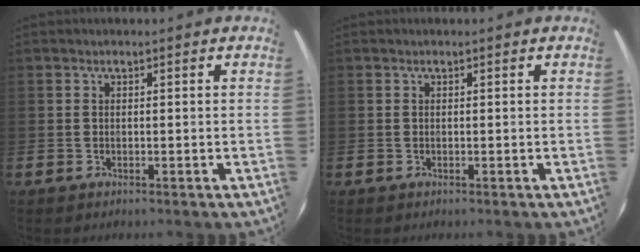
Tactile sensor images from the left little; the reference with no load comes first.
{"total": 0.0}